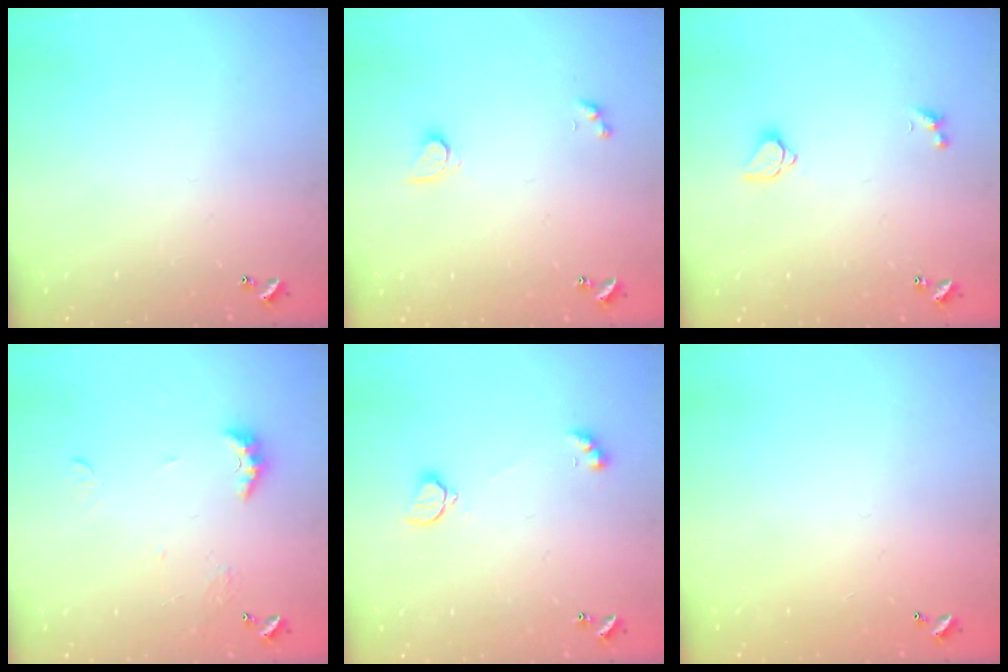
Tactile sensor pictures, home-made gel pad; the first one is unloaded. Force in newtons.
{"total": 2.6, "press": 2.6, "slide": 0.3}
{"total": 1.5, "press": 1.5, "slide": 0.3}
{"total": 4.3, "press": 4.2, "slide": 0.9}
{"total": 2.4, "press": 2.3, "slide": 0.8}
{"total": 2.8, "press": 2.8, "slide": 0.1}